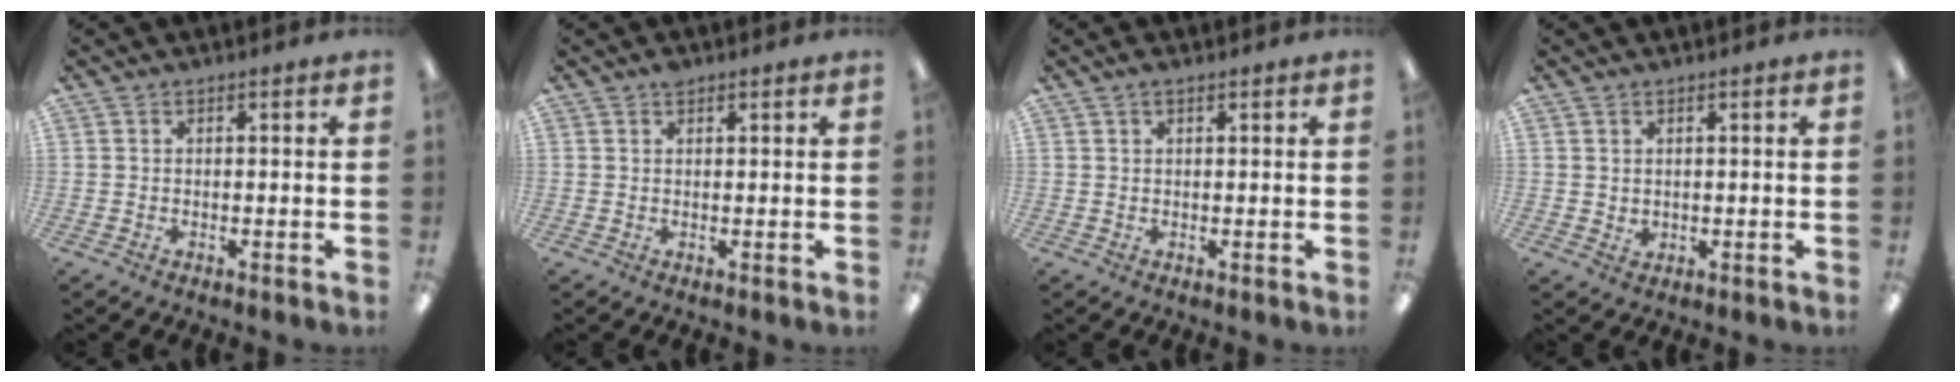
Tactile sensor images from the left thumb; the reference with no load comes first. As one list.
[{"total": 1.4, "force": [1.0, 0.5, 0.9], "torque": [-0.011, -0.001, 0.016]}, {"total": 1.7, "force": [1.1, 0.6, 1.2], "torque": [-0.025, 0.002, 0.019]}, {"total": 1.6, "force": [1.0, 1.0, 0.7], "torque": [-0.015, 0.000, 0.019]}]